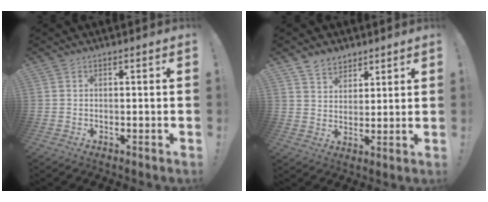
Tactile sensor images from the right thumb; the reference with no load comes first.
{"total": 6.7, "force": [5.3, 4.1, 0.8], "torque": [-0.013, -0.036, 0.102]}